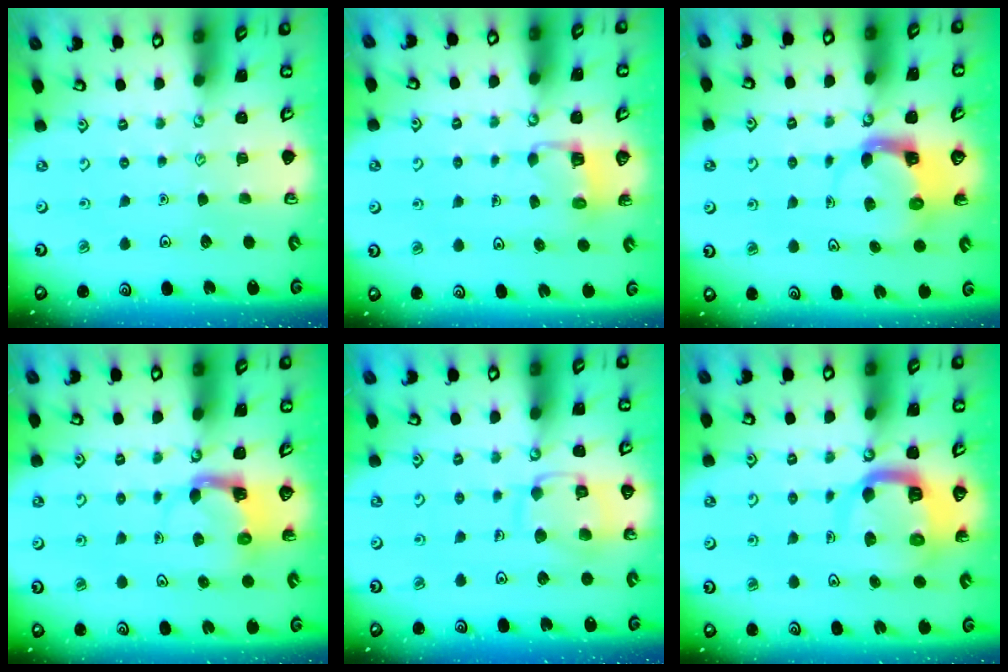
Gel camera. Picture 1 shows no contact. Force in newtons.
{"total": 2.8, "press": 2.8, "slide": 0.2}
{"total": 3.9, "press": 3.9, "slide": 0.4}
{"total": 3.9, "press": 3.9, "slide": 0.6}
{"total": 11.8, "press": 11.7, "slide": 0.9}
{"total": 9.6, "press": 9.6, "slide": 1.2}